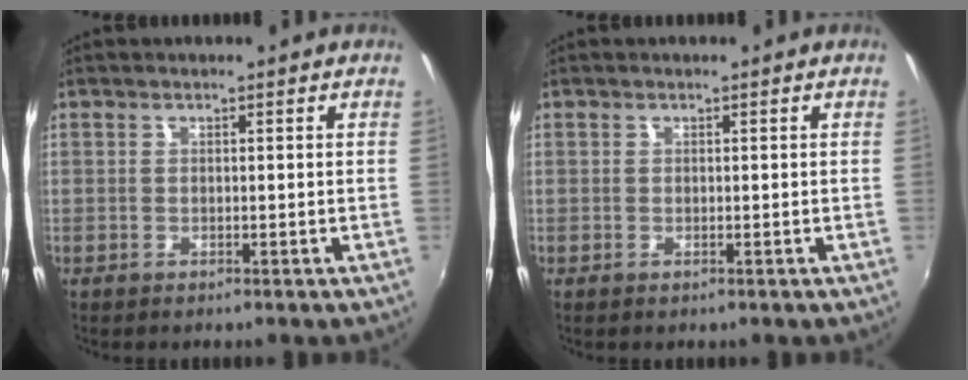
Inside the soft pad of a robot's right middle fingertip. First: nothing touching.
{"total": 0.0}